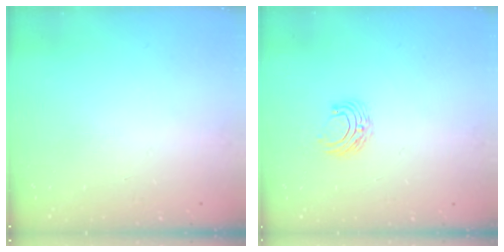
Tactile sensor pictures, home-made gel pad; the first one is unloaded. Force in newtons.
{"total": 6.3, "press": 6.3, "slide": 0.5}